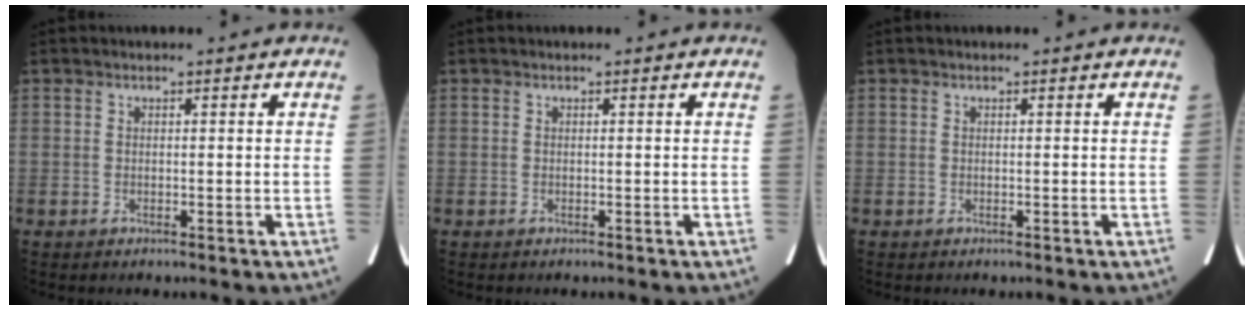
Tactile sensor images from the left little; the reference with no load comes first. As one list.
[{"total": 0.0}, {"total": 0.0}]